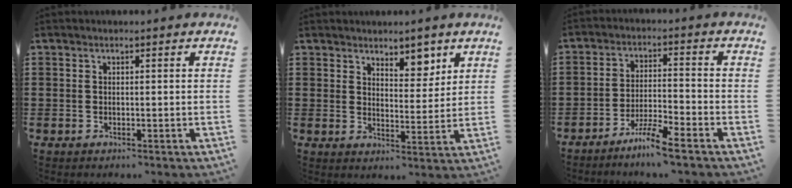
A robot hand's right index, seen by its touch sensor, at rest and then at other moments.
{"total": 4.9, "force": [4.1, 2.4, 1.4], "torque": [-0.019, -0.015, 0.069]}
{"total": 5.6, "force": [-4.7, -0.3, 3.0], "torque": [-0.072, -0.012, -0.091]}